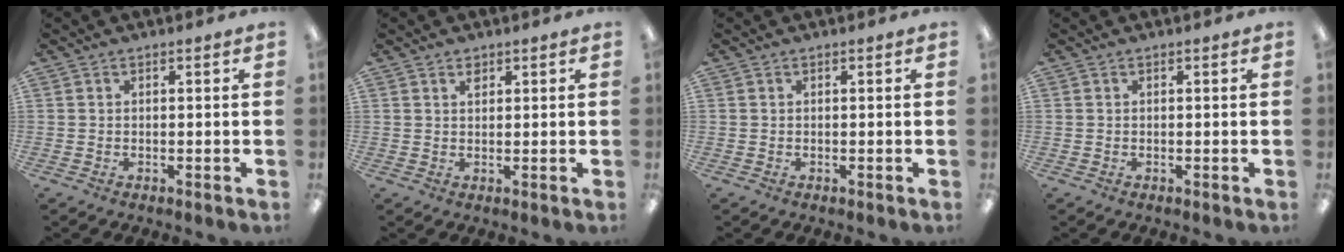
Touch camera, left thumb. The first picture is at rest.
{"total": 1.5, "force": [1.2, 0.8, 0.5], "torque": [-0.005, -0.004, 0.021]}
{"total": 0.0}
{"total": 0.0}